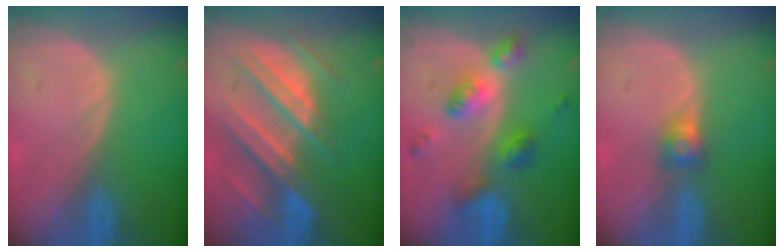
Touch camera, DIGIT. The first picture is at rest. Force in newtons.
{"total": 10.5, "press": 9.3, "slide": 4.9}
{"total": 7.2, "press": 7.2, "slide": 0.4}
{"total": 2.6, "press": 2.4, "slide": 1.0}